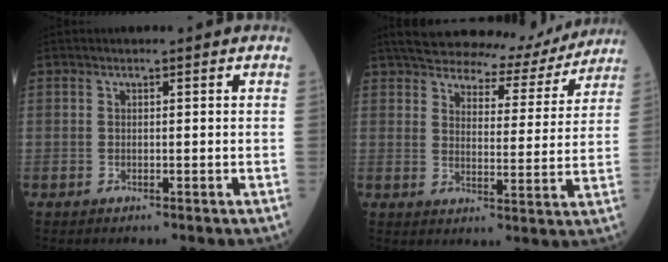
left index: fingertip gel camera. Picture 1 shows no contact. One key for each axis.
{"total": 14.4, "fx": 13.1, "fy": 3.9, "fz": 4.6, "tx": -0.053, "ty": 0.001, "tz": 0.162}